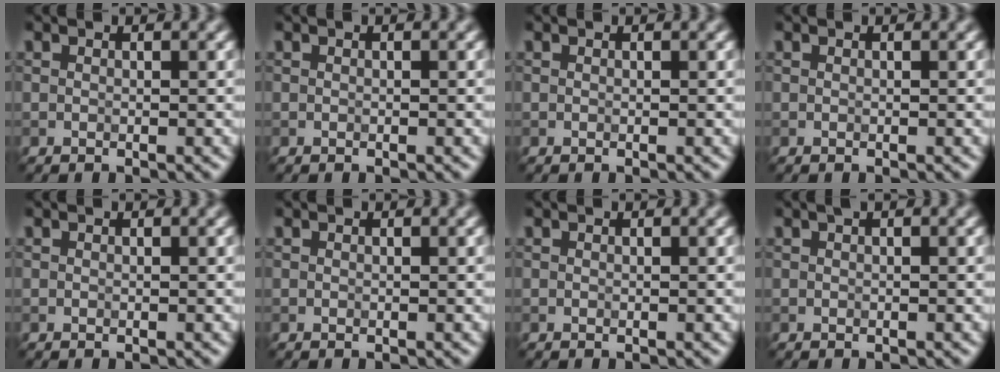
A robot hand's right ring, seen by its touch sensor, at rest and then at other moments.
{"total": 0.0}
{"total": 0.0}
{"total": 0.0}
{"total": 0.0}
{"total": 0.0}
{"total": 0.0}
{"total": 0.6, "force": [0.2, 0.1, 0.5], "torque": [-0.007, 0.006, 0.005]}